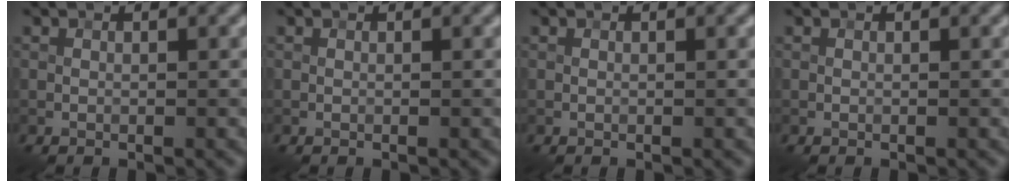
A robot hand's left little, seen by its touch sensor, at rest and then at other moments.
{"total": 0.0}
{"total": 0.0}
{"total": 0.0}